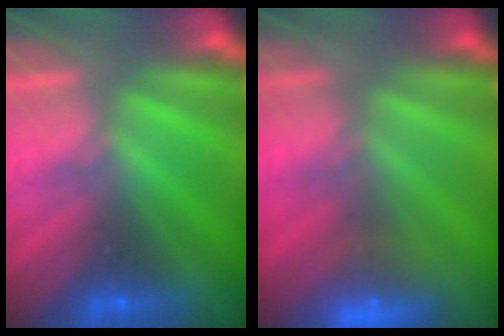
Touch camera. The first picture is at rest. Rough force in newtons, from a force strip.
{"total": 6.1}